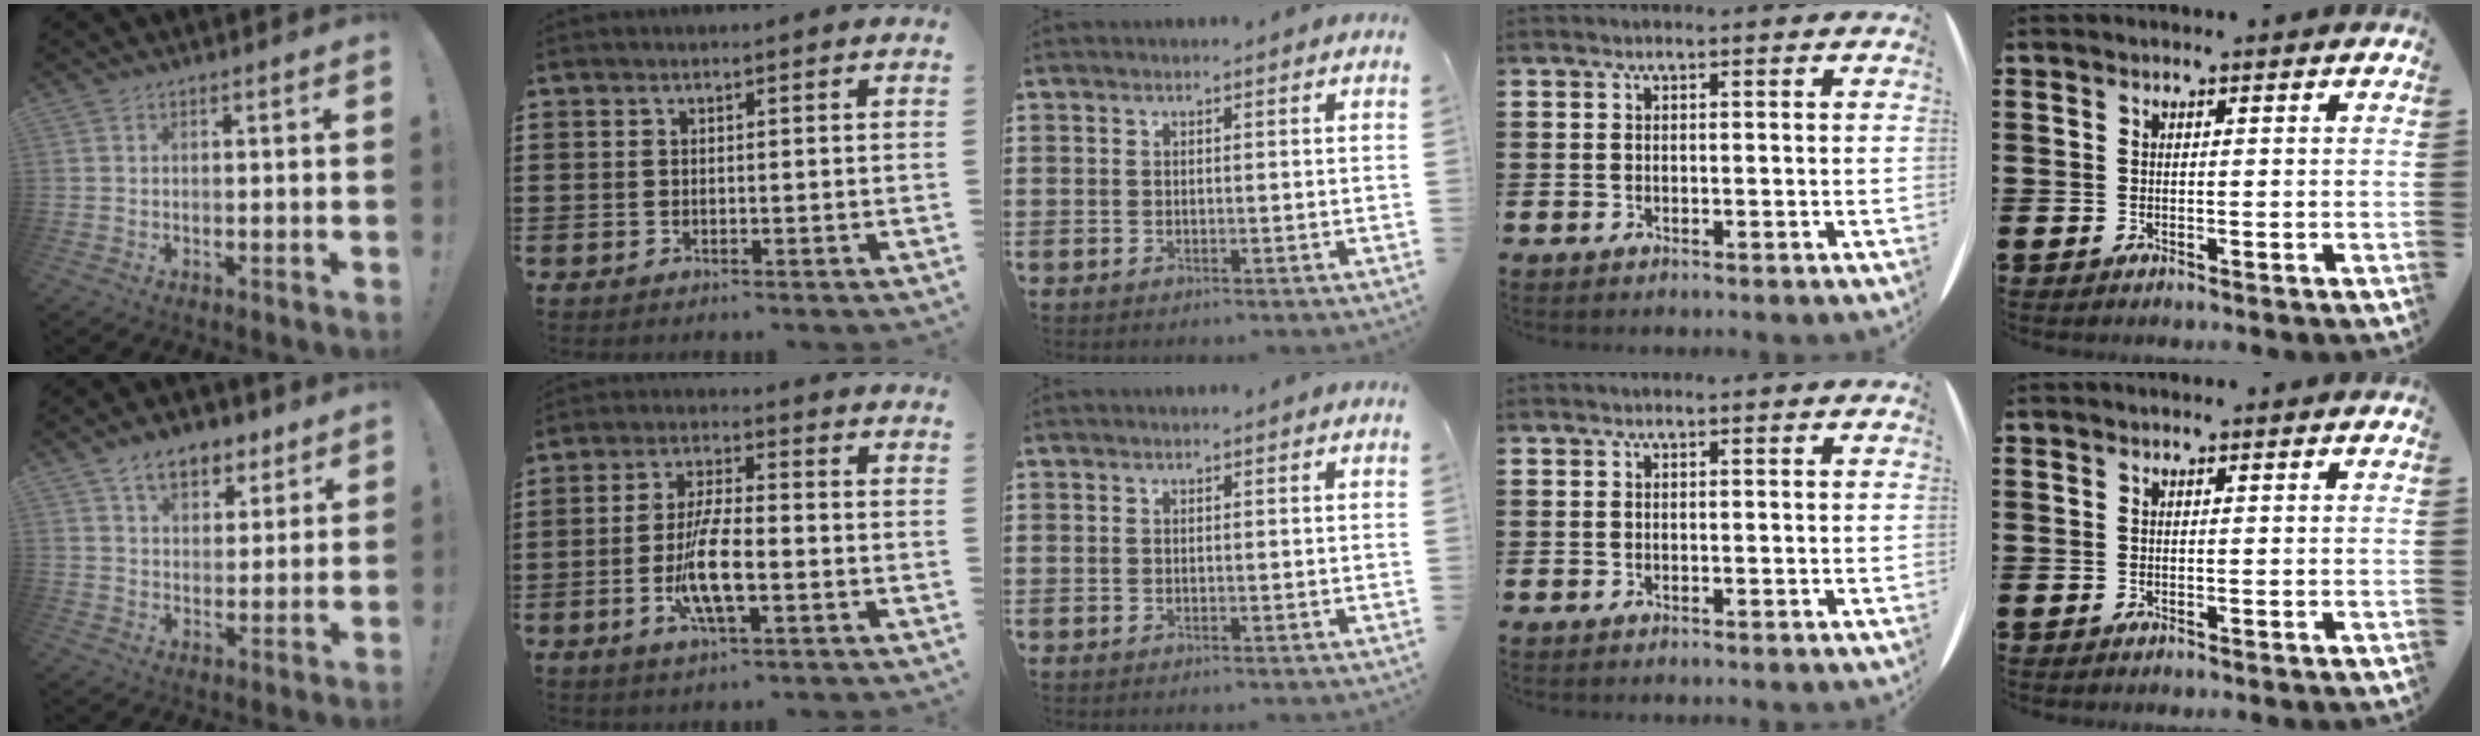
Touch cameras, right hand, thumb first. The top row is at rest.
{"thumb": {"total": 10.3, "force": [6.2, 6.4, 5.2], "torque": [-0.076, -0.024, 0.116]}, "index": {"total": 8.3, "force": [-2.3, 2.4, 7.6], "torque": [-0.158, -0.010, -0.043]}}